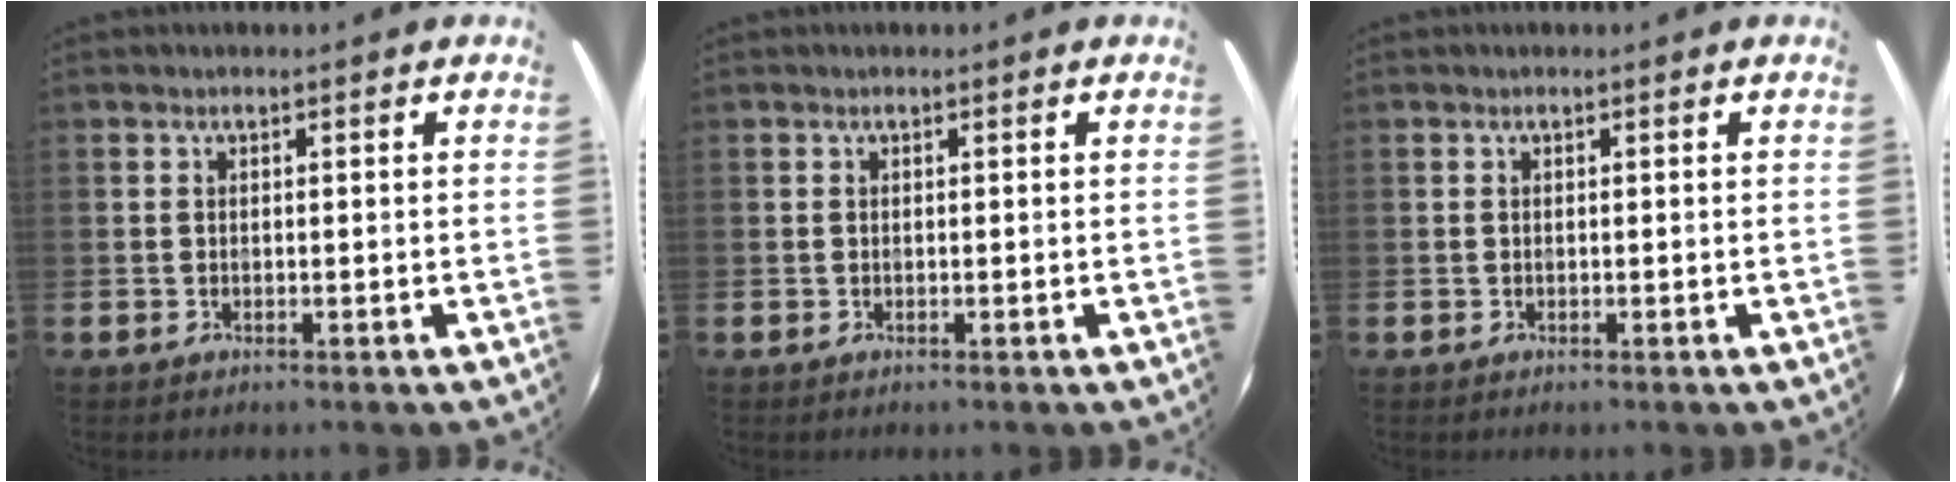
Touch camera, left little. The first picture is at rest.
{"total": 0.0}
{"total": 0.0}